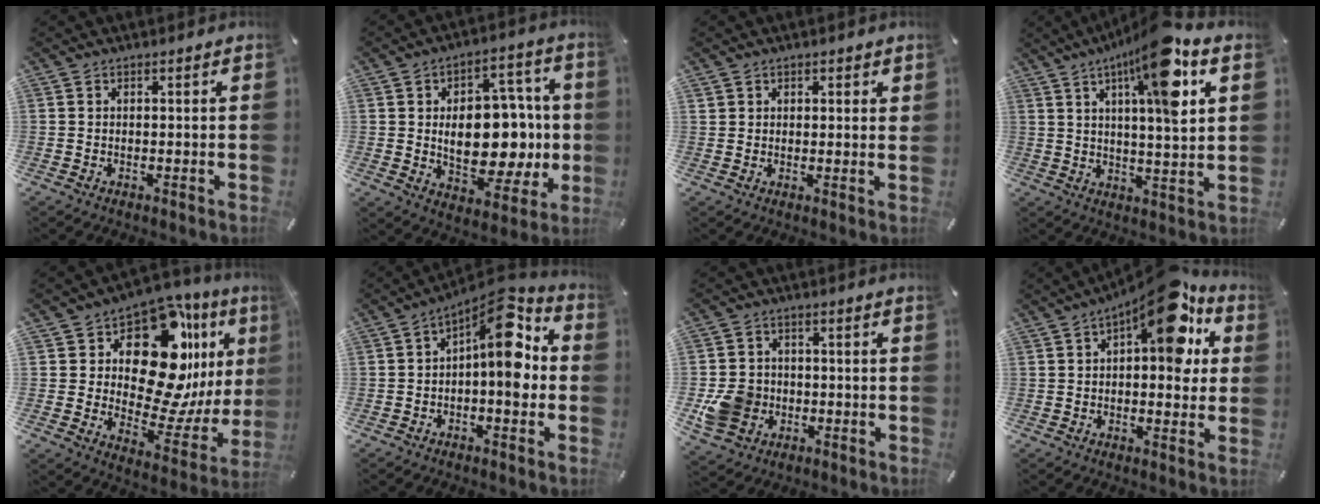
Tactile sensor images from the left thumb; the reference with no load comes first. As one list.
[{"total": 17.4, "force": [0.1, 11.3, 13.3], "torque": [-0.180, -0.004, 0.007]}, {"total": 1.7, "force": [1.2, 1.1, 0.3], "torque": [0.001, -0.002, 0.022]}, {"total": 15.4, "force": [7.1, 3.3, 13.2], "torque": [-0.203, -0.031, 0.107]}, {"total": 20.5, "force": [8.0, 11.5, 14.9], "torque": [-0.225, -0.078, 0.130]}, {"total": 12.3, "force": [2.3, 5.4, 10.9], "torque": [-0.141, -0.032, 0.035]}, {"total": 9.2, "force": [-2.2, 8.0, 4.0], "torque": [-0.090, 0.014, -0.041]}, {"total": 16.3, "force": [7.7, 6.9, 12.6], "torque": [-0.151, -0.057, 0.122]}]